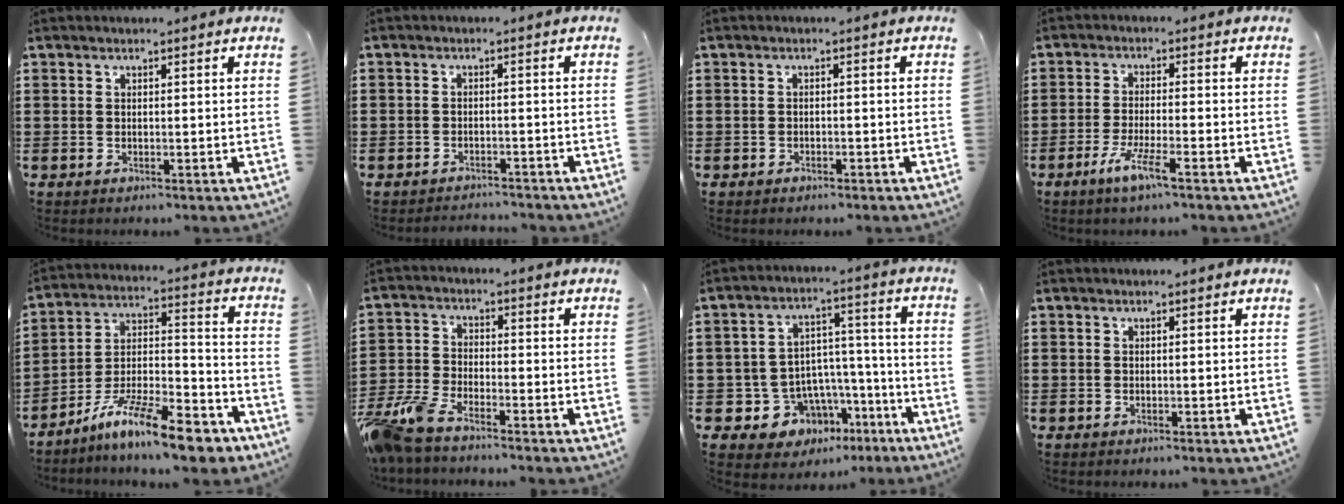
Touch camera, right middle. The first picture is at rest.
{"total": 2.2, "force": [-2.2, 0.4, -0.3], "torque": [-0.002, 0.001, -0.050]}
{"total": 0.8, "force": [-0.7, 0.4, 0.1], "torque": [-0.004, 0.000, -0.016]}
{"total": 4.9, "force": [-3.0, 0.2, 3.9], "torque": [-0.084, -0.011, -0.057]}
{"total": 13.7, "force": [-10.7, 2.2, 8.4], "torque": [-0.142, 0.035, -0.193]}
{"total": 6.6, "force": [-5.7, 1.3, 3.0], "torque": [-0.101, -0.013, -0.120]}
{"total": 8.2, "force": [-5.0, 6.4, 1.2], "torque": [-0.038, 0.021, -0.084]}
{"total": 0.0}